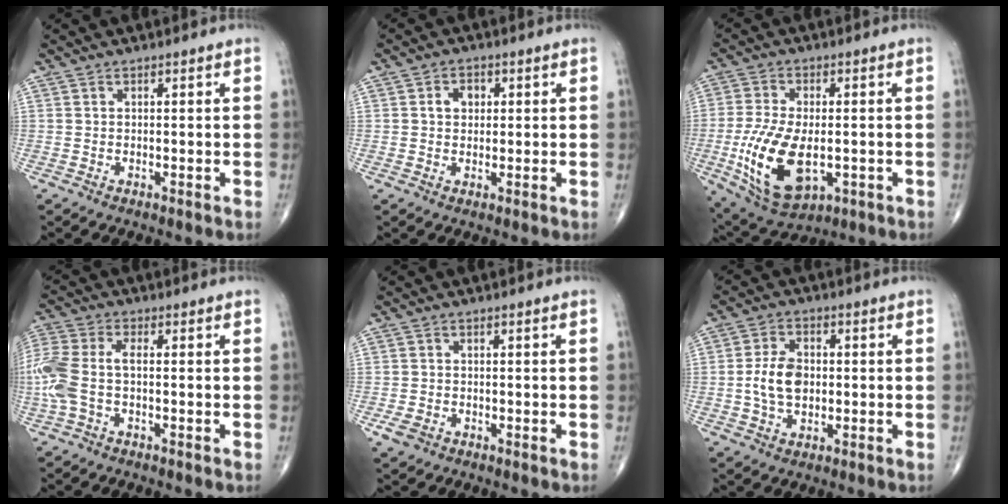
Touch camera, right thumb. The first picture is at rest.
{"total": 3.3, "force": [0.7, 2.6, 1.9], "torque": [-0.018, 0.005, 0.010]}
{"total": 15.6, "force": [-3.2, 8.2, 12.9], "torque": [-0.252, -0.010, -0.042]}
{"total": 10.5, "force": [-1.0, 5.4, 9.0], "torque": [-0.242, 0.024, -0.021]}
{"total": 2.8, "force": [-1.2, 2.0, 1.5], "torque": [-0.029, 0.002, -0.019]}
{"total": 7.7, "force": [-0.3, 5.0, 5.8], "torque": [-0.103, 0.007, -0.008]}